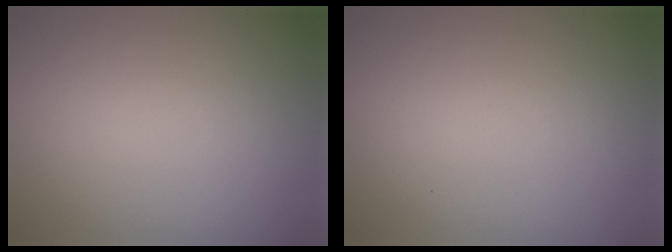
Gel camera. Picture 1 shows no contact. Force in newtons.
{"total": 0.0}